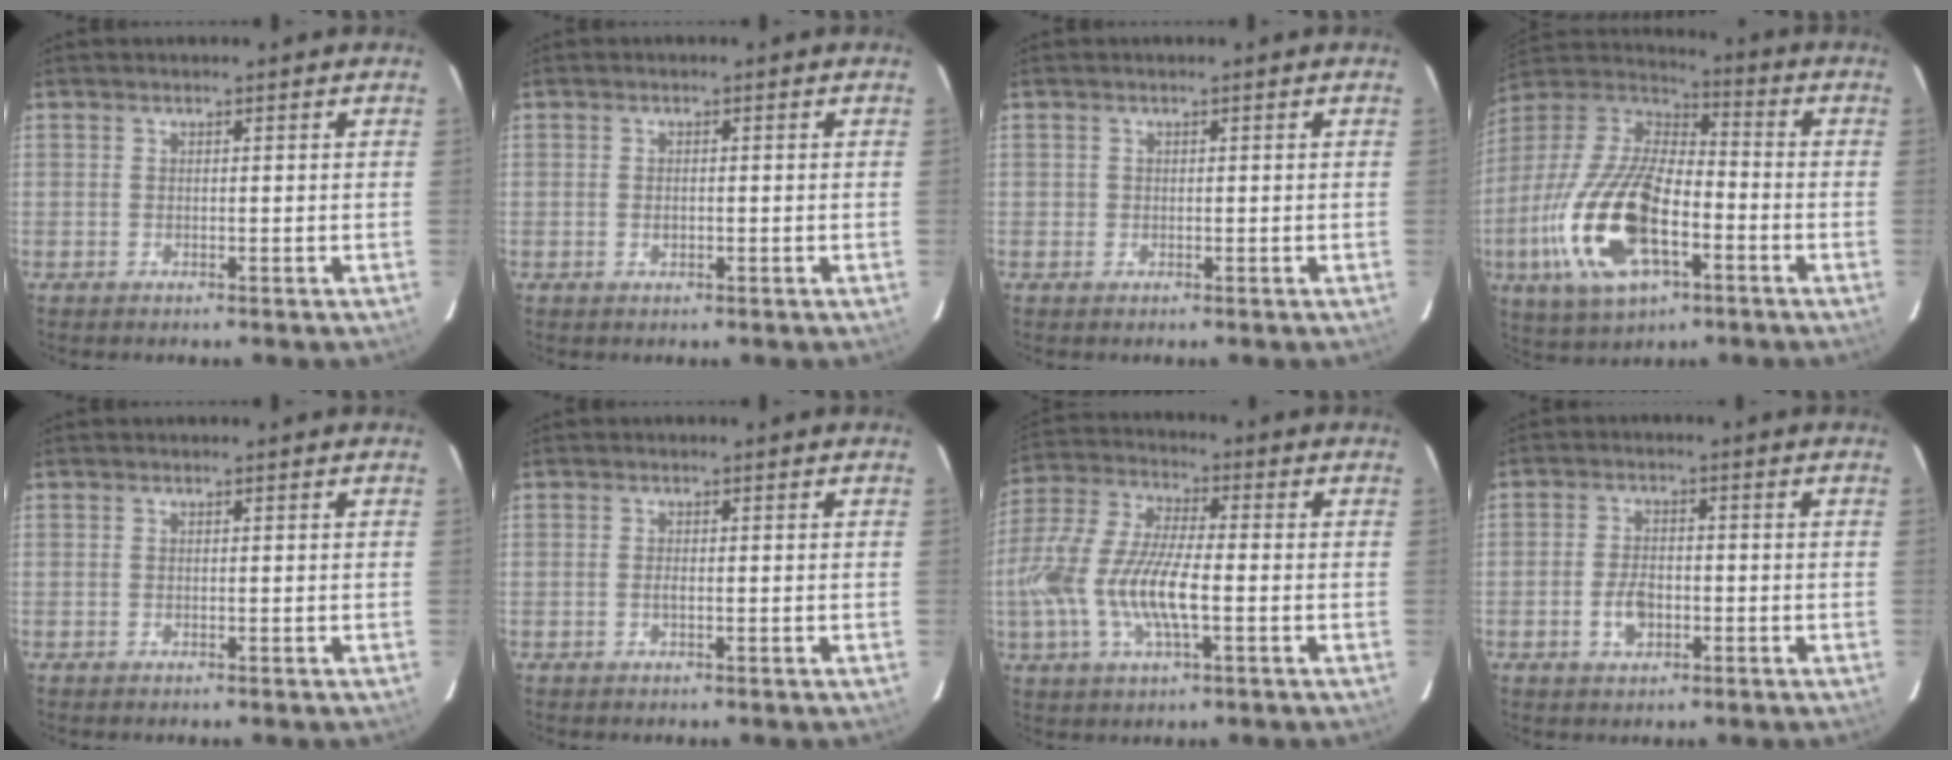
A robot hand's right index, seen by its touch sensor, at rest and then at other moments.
{"total": 1.2, "force": [-0.3, 0.8, 0.9], "torque": [-0.015, 0.000, -0.005]}
{"total": 0.7, "force": [0.0, 0.7, 0.1], "torque": [0.002, 0.001, 0.000]}
{"total": 22.5, "force": [-7.4, 10.3, 18.6], "torque": [-0.399, -0.022, -0.136]}
{"total": 0.0}
{"total": 0.8, "force": [-0.2, 0.2, 0.7], "torque": [-0.015, -0.002, -0.005]}
{"total": 15.1, "force": [-3.2, 4.9, 13.9], "torque": [-0.292, -0.004, -0.066]}
{"total": 4.9, "force": [-1.7, 2.9, 3.6], "torque": [-0.073, 0.002, -0.027]}